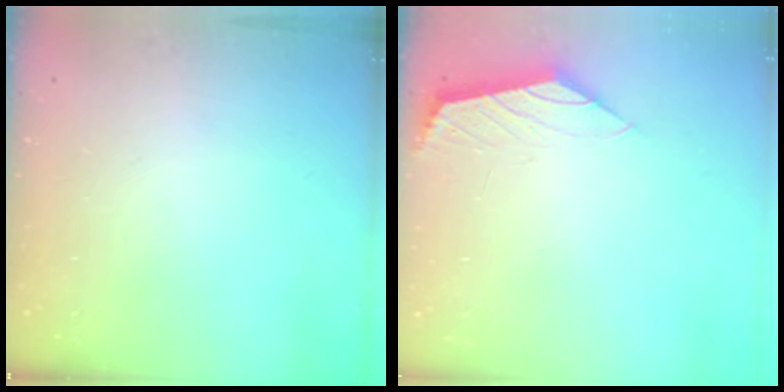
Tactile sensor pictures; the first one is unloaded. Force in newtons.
{"total": 0.9, "press": 0.9, "slide": 0.3}